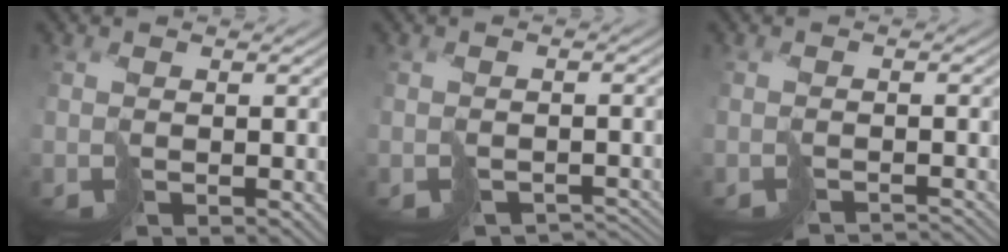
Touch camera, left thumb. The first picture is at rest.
{"total": 3.7, "force": [-2.9, 1.8, 1.5], "torque": [-0.019, -0.009, -0.031]}
{"total": 2.4, "force": [-2.3, 0.0, 0.3], "torque": [-0.002, -0.007, -0.038]}